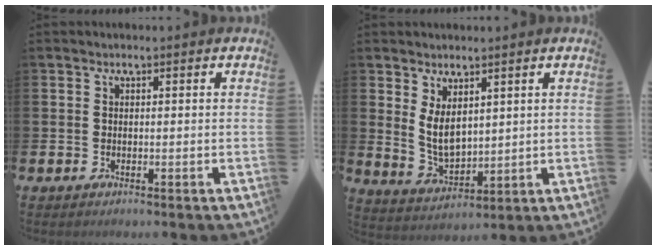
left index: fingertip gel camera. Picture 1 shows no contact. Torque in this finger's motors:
{"motor_torque": [0.91, -0.30, 0.16, 0.14]}